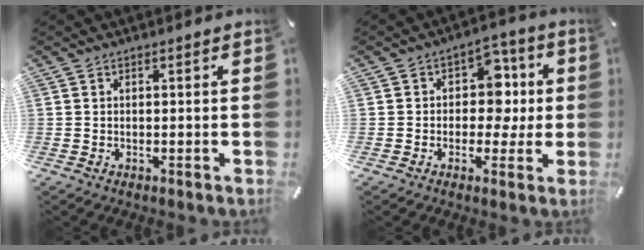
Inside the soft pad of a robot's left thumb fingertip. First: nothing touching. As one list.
[{"total": 9.1, "force": [0.4, 7.8, 4.8], "torque": [-0.057, 0.005, 0.004]}]